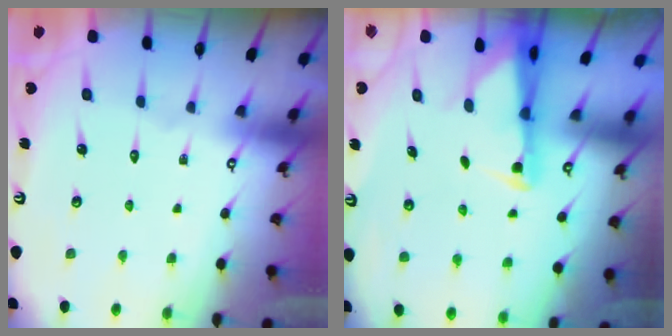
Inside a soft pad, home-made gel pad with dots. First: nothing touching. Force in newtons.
{"total": 2.5, "press": 2.4, "slide": 0.5}